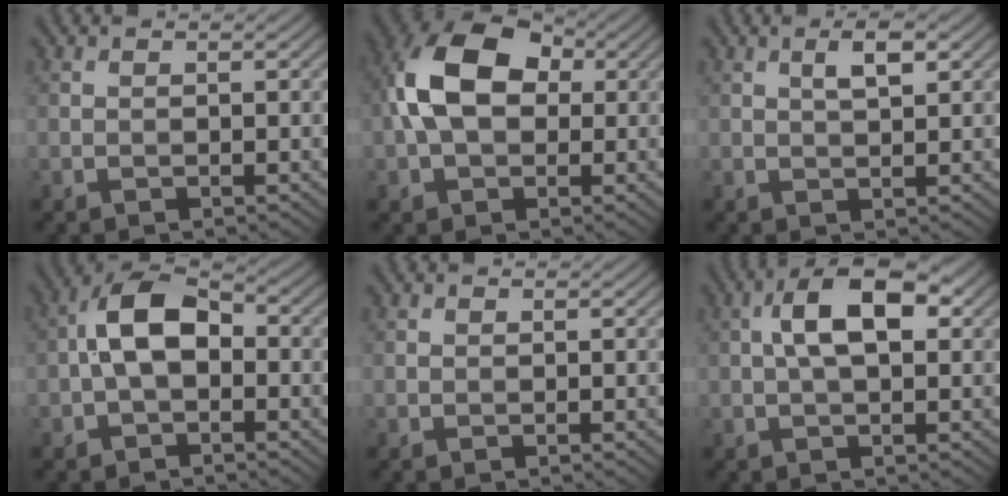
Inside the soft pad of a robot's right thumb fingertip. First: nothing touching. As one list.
[{"total": 12.0, "force": [1.3, 7.8, 9.0], "torque": [-0.200, 0.020, 0.010]}, {"total": 2.8, "force": [1.1, 0.8, 2.4], "torque": [-0.044, 0.003, 0.020]}, {"total": 7.1, "force": [-0.6, 4.1, 5.8], "torque": [-0.115, 0.018, -0.022]}, {"total": 0.0}, {"total": 7.3, "force": [1.3, 3.3, 6.4], "torque": [-0.112, 0.017, 0.016]}]